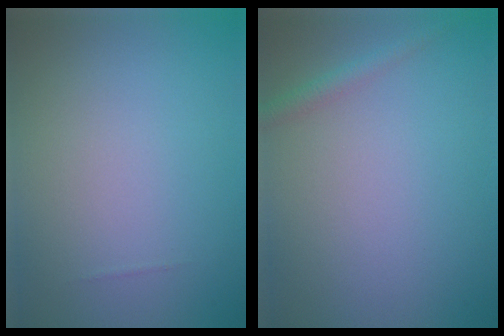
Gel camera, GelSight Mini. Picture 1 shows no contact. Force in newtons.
{"total": 1.4, "press": 1.4, "slide": 0.1}